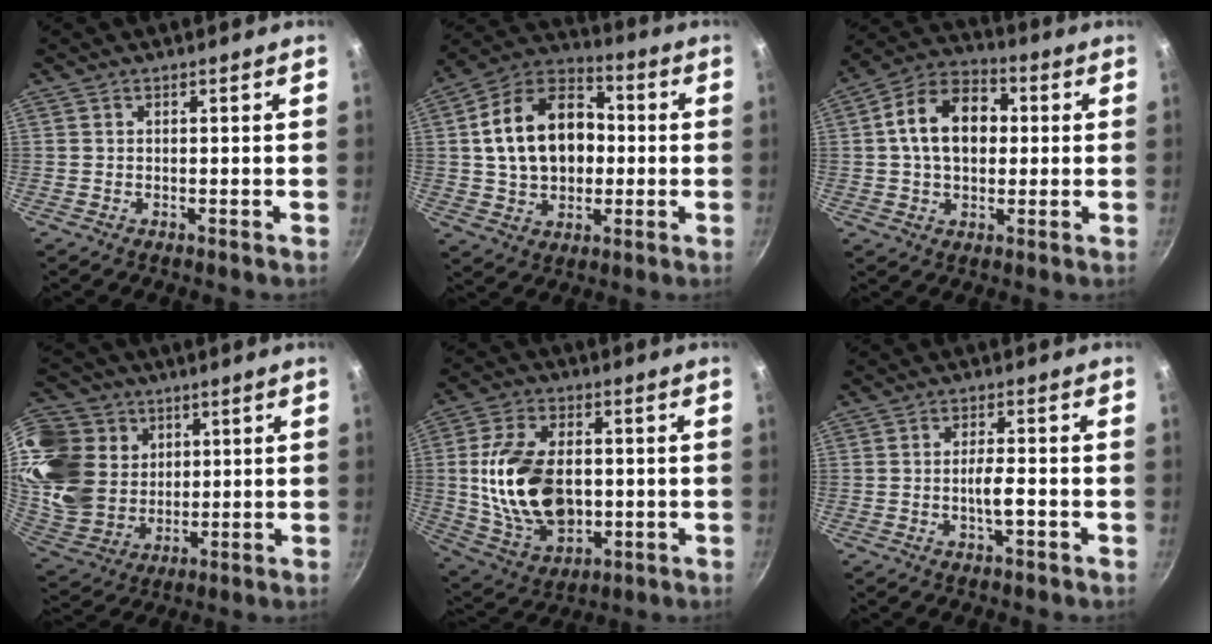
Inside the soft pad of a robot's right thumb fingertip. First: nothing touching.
{"total": 18.7, "force": [1.1, 13.4, 13.0], "torque": [-0.191, 0.032, 0.012]}
{"total": 14.3, "force": [1.6, 9.9, 10.1], "torque": [-0.134, 0.025, 0.011]}
{"total": 24.1, "force": [9.0, 19.3, 11.2], "torque": [-0.240, -0.011, 0.191]}
{"total": 19.1, "force": [-0.2, 12.4, 14.5], "torque": [-0.256, 0.007, 0.010]}
{"total": 4.0, "force": [-1.4, 1.0, 3.6], "torque": [-0.060, 0.013, -0.023]}